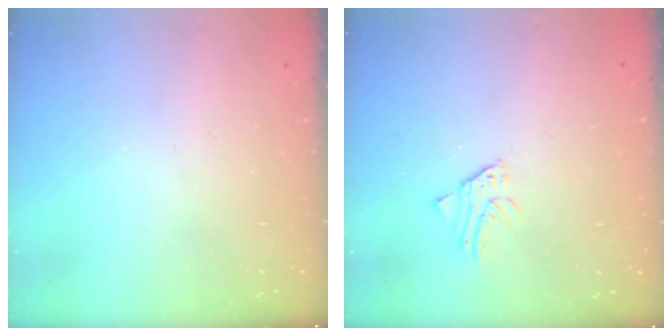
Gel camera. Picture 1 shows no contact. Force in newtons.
{"total": 2.3, "press": 2.3, "slide": 0.1}